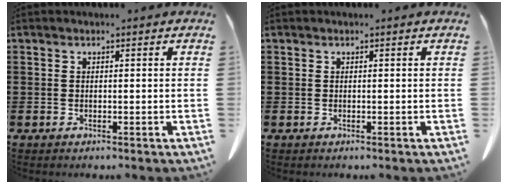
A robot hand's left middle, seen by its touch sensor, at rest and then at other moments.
{"total": 0.0}